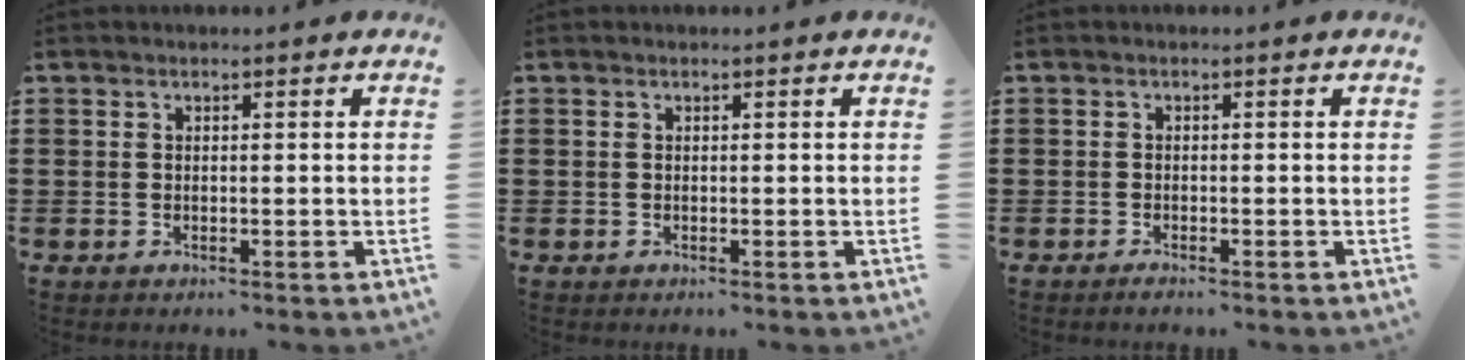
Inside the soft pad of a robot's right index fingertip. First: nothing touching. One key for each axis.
{"total": 0.0}
{"total": 0.7, "fx": -0.6, "fy": 0.1, "fz": 0.2, "tx": -0.007, "ty": -0.004, "tz": -0.012}